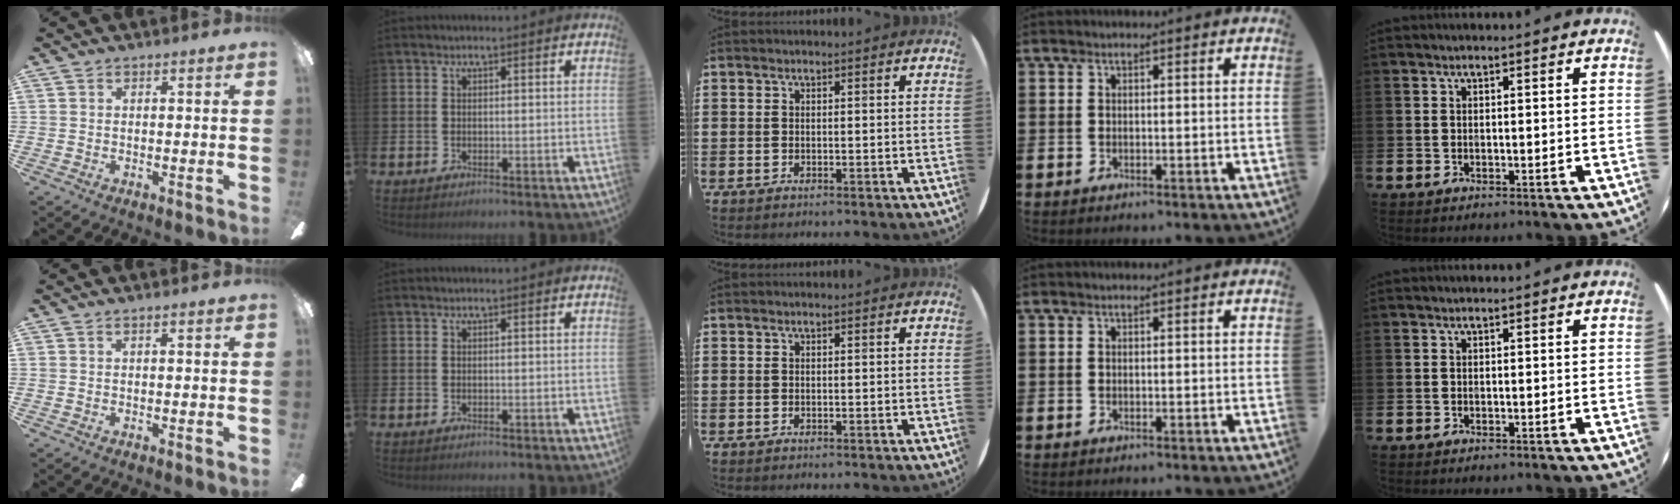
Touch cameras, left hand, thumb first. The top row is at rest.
{}